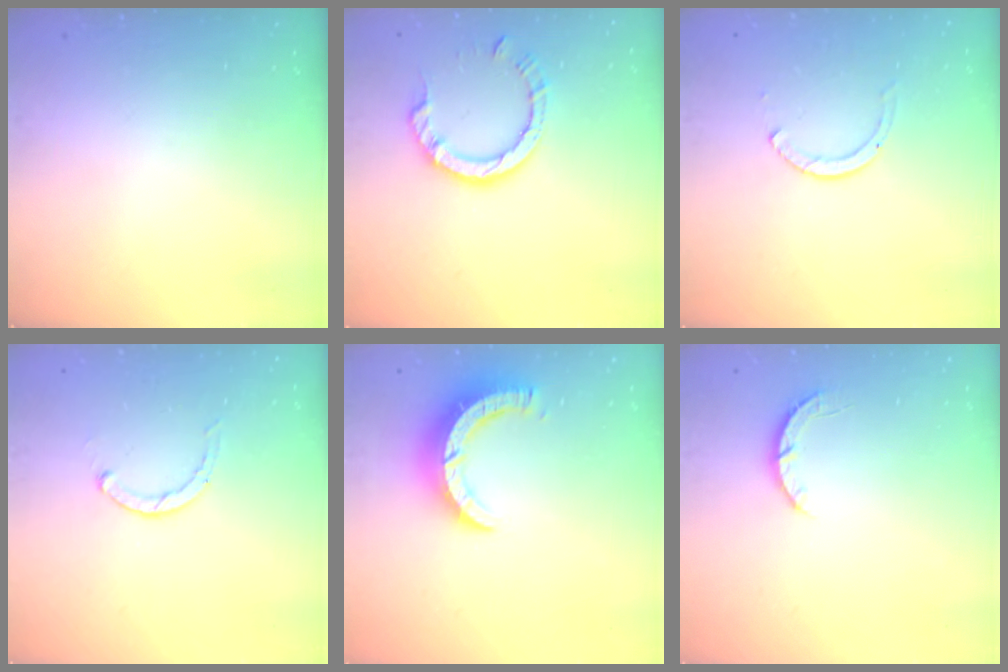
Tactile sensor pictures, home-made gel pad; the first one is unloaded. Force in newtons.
{"total": 8.5, "press": 8.4, "slide": 1.0}
{"total": 2.6, "press": 2.6, "slide": 0.3}
{"total": 2.3, "press": 2.3, "slide": 0.3}
{"total": 9.3, "press": 9.3, "slide": 0.8}
{"total": 3.2, "press": 3.2, "slide": 0.4}